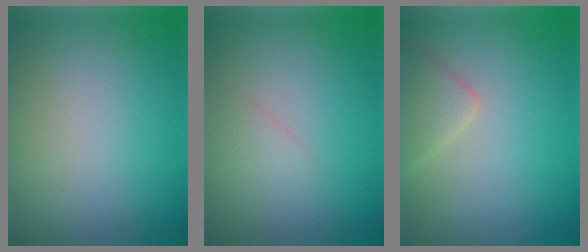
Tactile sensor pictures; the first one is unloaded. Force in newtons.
{"total": 1.0, "press": 1.0, "slide": 0.0}
{"total": 2.2, "press": 2.2, "slide": 0.1}